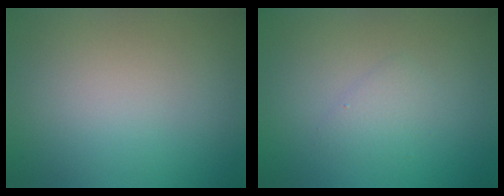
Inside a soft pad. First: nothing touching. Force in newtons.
{"total": 1.3, "press": 1.3, "slide": 0.1}